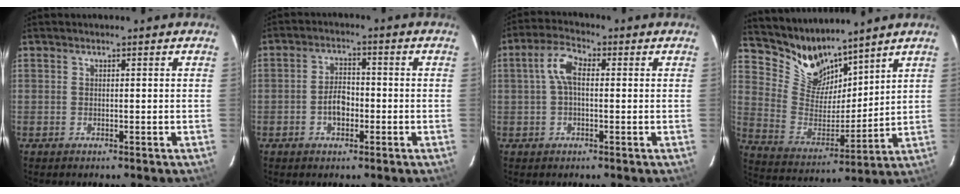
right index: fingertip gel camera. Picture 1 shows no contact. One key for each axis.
{"total": 4.7, "fx": -1.5, "fy": 2.9, "fz": 3.4, "tx": -0.065, "ty": 0.010, "tz": -0.023}
{"total": 5.2, "fx": 0.3, "fy": 2.5, "fz": 4.5, "tx": -0.095, "ty": 0.018, "tz": 0.007}
{"total": 11.5, "fx": 10.1, "fy": 4.6, "fz": 3.0, "tx": -0.072, "ty": -0.006, "tz": 0.205}